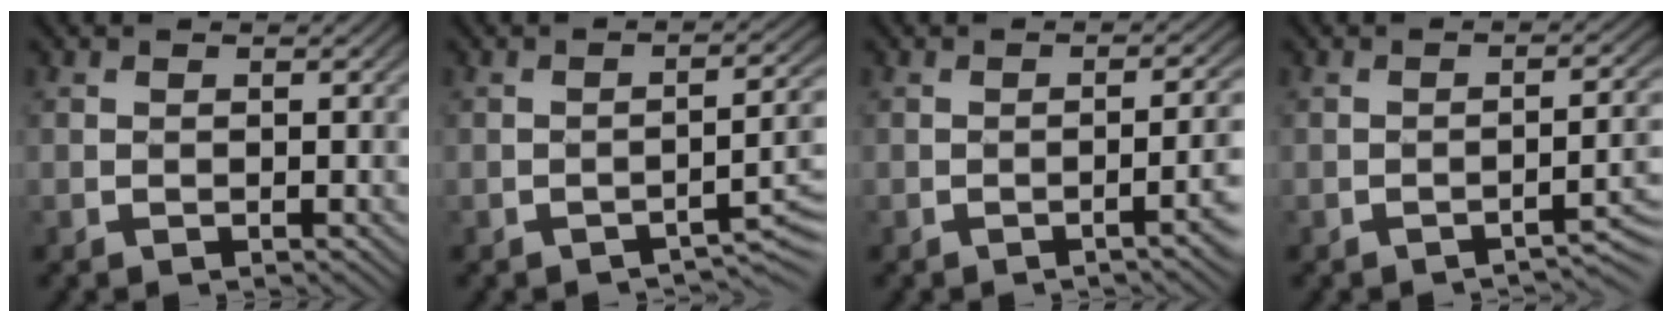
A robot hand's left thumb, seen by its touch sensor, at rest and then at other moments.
{"total": 4.0, "force": [-2.7, 0.9, 2.8], "torque": [-0.034, 0.012, -0.040]}
{"total": 5.1, "force": [-1.8, 1.2, 4.6], "torque": [-0.046, 0.013, -0.030]}
{"total": 4.1, "force": [-2.5, 0.9, 3.1], "torque": [-0.034, 0.013, -0.041]}